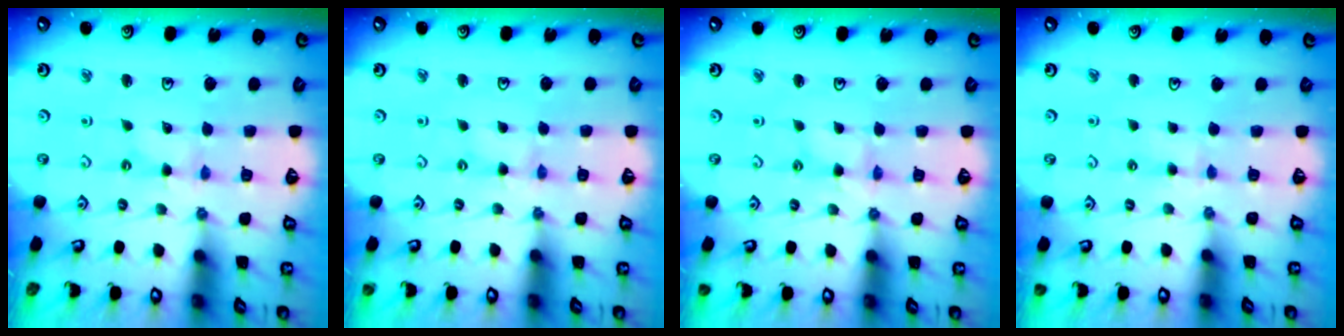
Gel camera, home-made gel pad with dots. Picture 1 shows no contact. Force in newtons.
{"total": 1.7, "press": 1.7, "slide": 0.3}
{"total": 2.4, "press": 2.3, "slide": 0.4}
{"total": 2.6, "press": 2.6, "slide": 0.5}